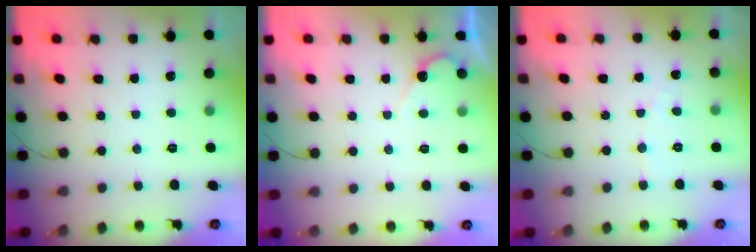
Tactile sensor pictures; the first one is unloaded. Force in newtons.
{"total": 3.6, "press": 3.6, "slide": 0.2}
{"total": 2.5, "press": 2.5, "slide": 0.2}